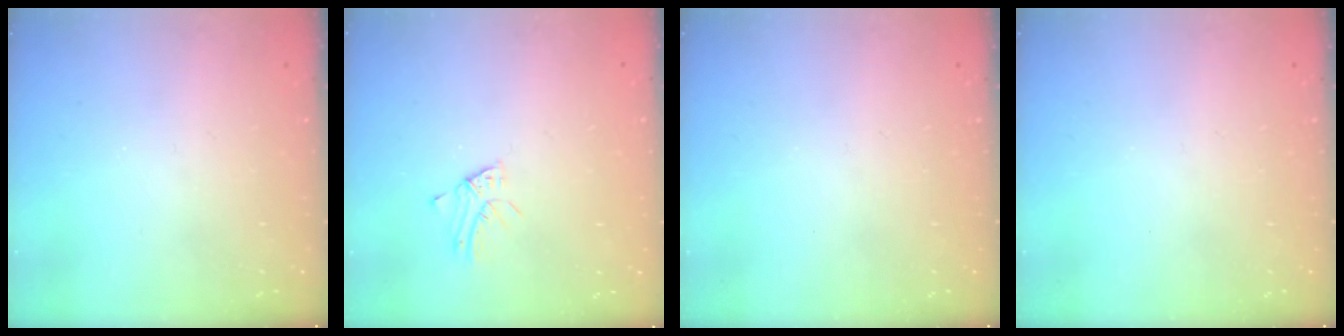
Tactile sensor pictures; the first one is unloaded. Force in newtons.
{"total": 2.1, "press": 2.1, "slide": 0.1}
{"total": 0.0}
{"total": 0.0}